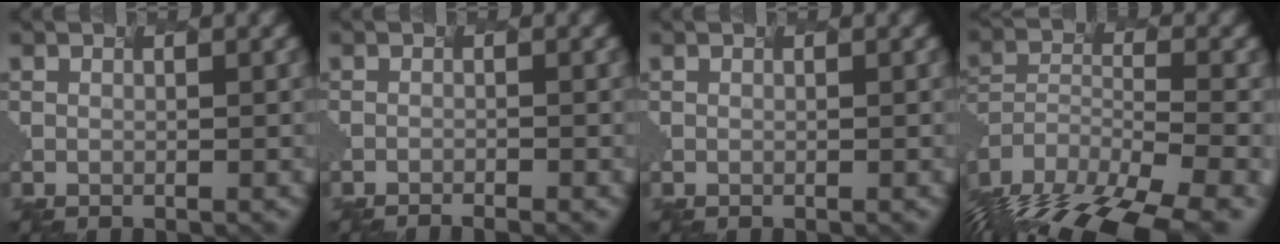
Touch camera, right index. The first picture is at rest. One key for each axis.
{"total": 2.0, "fx": -1.9, "fy": -0.4, "fz": 0.4, "tx": -0.006, "ty": 0.004, "tz": -0.012}
{"total": 0.0}
{"total": 17.4, "fx": -15.2, "fy": 5.2, "fz": 6.6, "tx": -0.160, "ty": -0.026, "tz": -0.191}